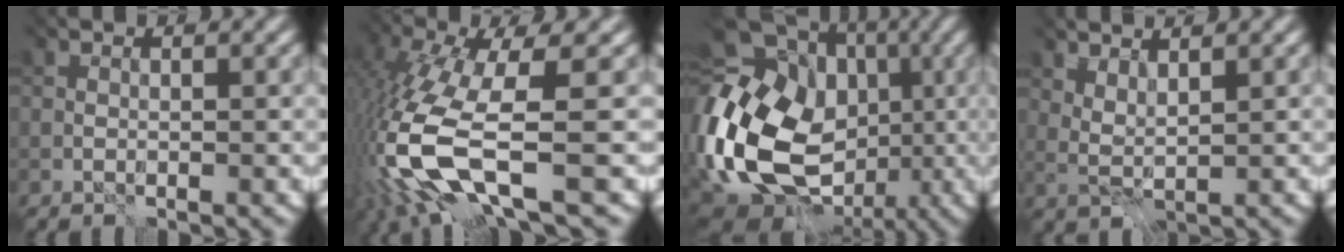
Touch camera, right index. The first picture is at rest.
{"total": 10.4, "force": [-3.3, 3.1, 9.4], "torque": [-0.229, -0.017, -0.065]}
{"total": 18.2, "force": [-2.1, 13.7, 11.8], "torque": [-0.246, -0.005, -0.034]}
{"total": 1.9, "force": [1.8, 0.0, 0.8], "torque": [-0.023, 0.000, 0.039]}